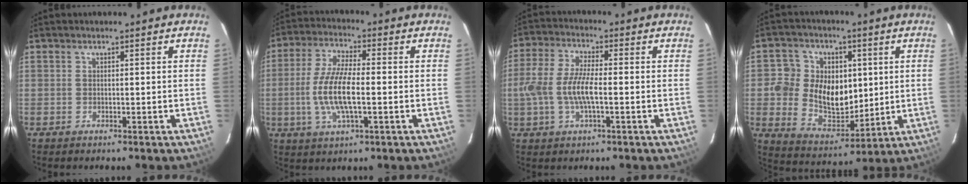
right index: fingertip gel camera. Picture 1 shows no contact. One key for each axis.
{"total": 11.0, "fx": -1.7, "fy": 3.1, "fz": 10.4, "tx": -0.214, "ty": -0.001, "tz": -0.034}
{"total": 9.1, "fx": -1.6, "fy": 2.9, "fz": 8.5, "tx": -0.180, "ty": 0.003, "tz": -0.033}
{"total": 13.4, "fx": 1.6, "fy": 11.1, "fz": 7.3, "tx": -0.151, "ty": 0.007, "tz": 0.036}